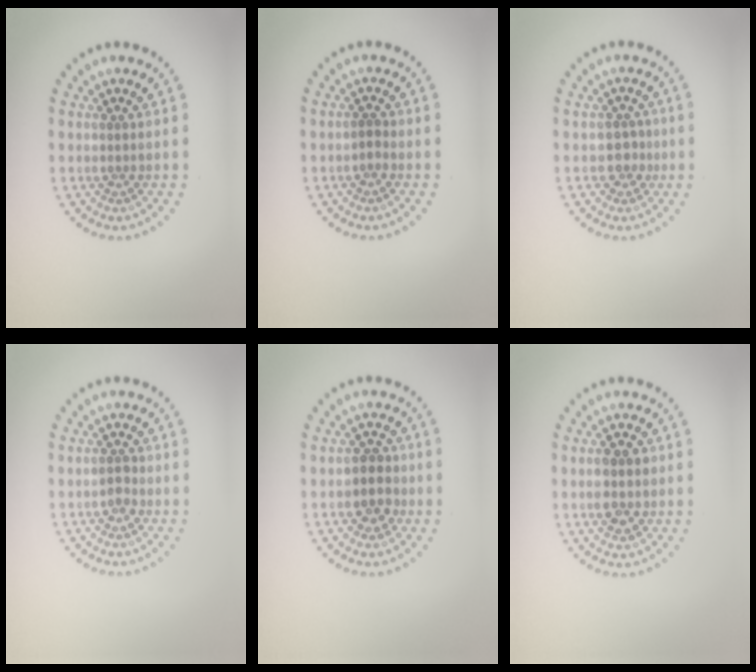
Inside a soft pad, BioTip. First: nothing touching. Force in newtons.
{"total": 0.6, "press": 0.6, "slide": 0.1}
{"total": 1.7, "press": 1.5, "slide": 0.8}
{"total": 1.1, "press": 1.0, "slide": 0.3}
{"total": 2.6, "press": 2.4, "slide": 0.9}
{"total": 2.8, "press": 2.8, "slide": 0.0}